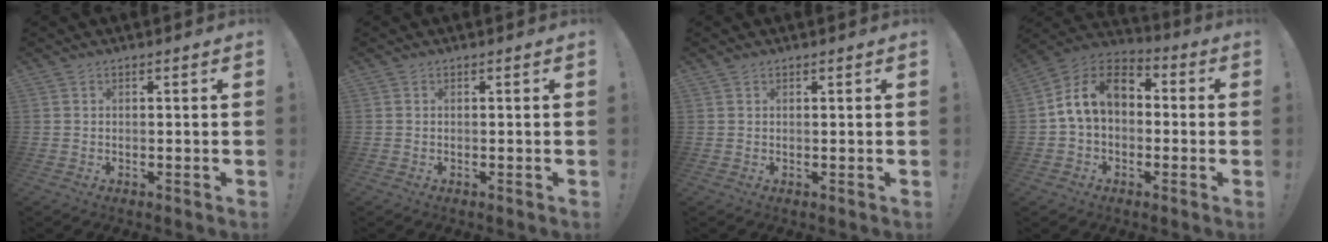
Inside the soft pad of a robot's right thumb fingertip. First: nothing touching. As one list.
[{"total": 0.0}, {"total": 0.0}, {"total": 13.4, "force": [2.2, 9.4, 9.3], "torque": [-0.159, 0.015, 0.043]}]